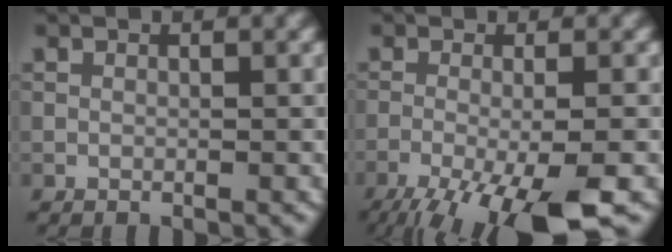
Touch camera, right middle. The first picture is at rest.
{"total": 9.3, "force": [-5.2, 2.2, 7.4], "torque": [-0.119, -0.016, -0.090]}